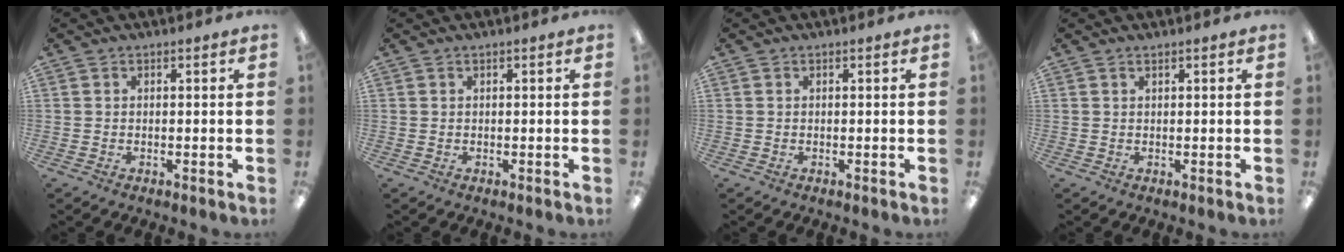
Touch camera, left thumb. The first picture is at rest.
{"total": 0.0}
{"total": 0.0}
{"total": 0.6, "force": [0.5, 0.0, 0.3], "torque": [-0.008, 0.000, 0.008]}